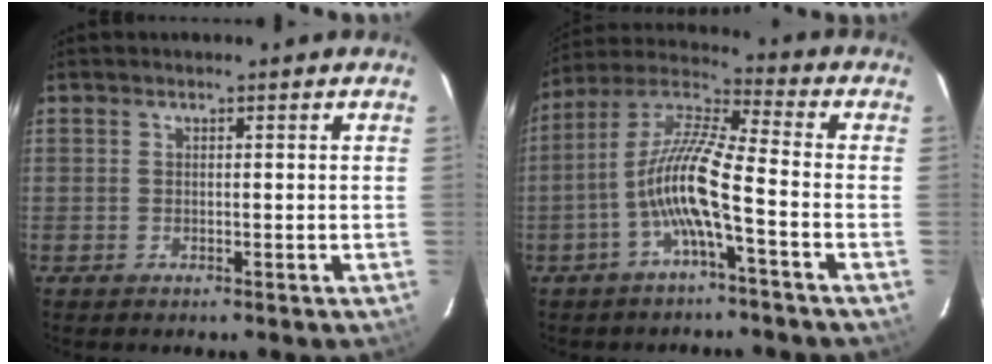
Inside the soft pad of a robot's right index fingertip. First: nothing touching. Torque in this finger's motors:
{"motor_torque": [1.29, -0.85, 0.64, 0.21]}